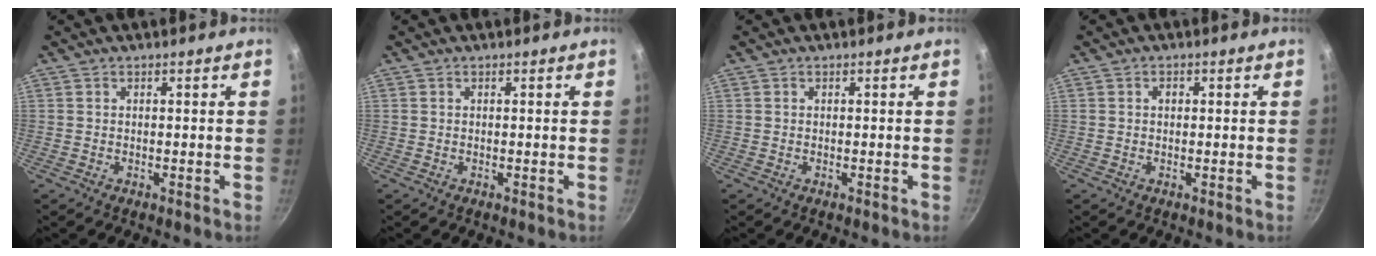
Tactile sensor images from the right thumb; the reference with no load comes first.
{"total": 0.0}
{"total": 0.0}
{"total": 1.1, "force": [0.2, 0.8, 0.6], "torque": [-0.008, 0.004, 0.001]}